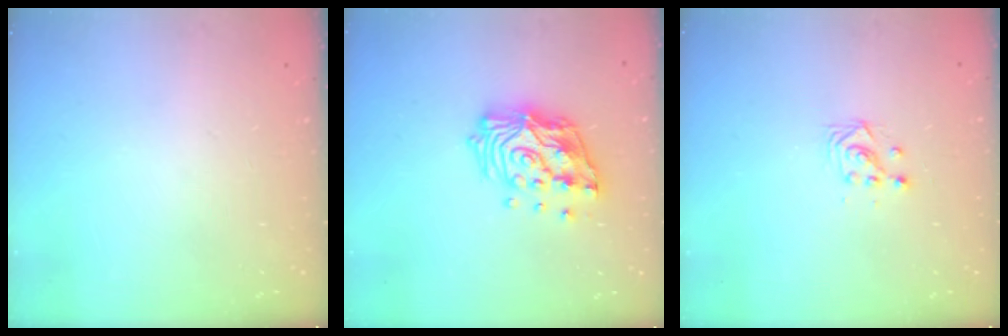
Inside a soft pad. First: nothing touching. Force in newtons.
{"total": 16.1, "press": 16.0, "slide": 2.3}
{"total": 2.9, "press": 2.9, "slide": 0.2}